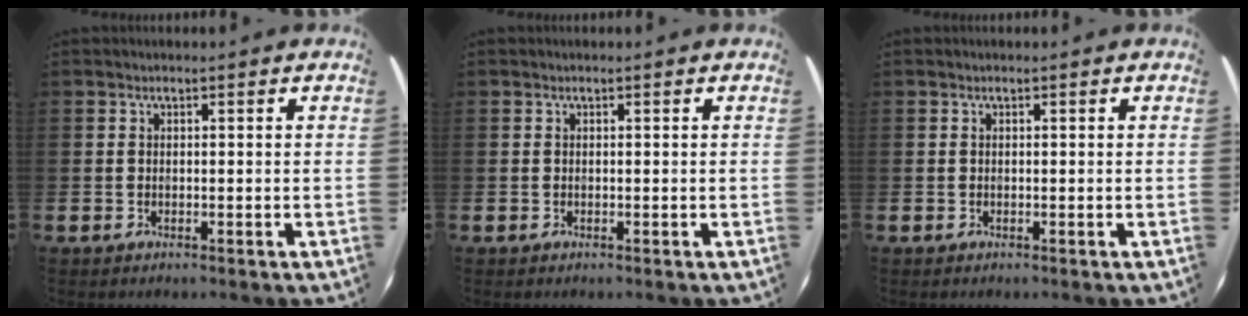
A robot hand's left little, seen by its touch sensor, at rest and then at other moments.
{"total": 0.0}
{"total": 0.0}